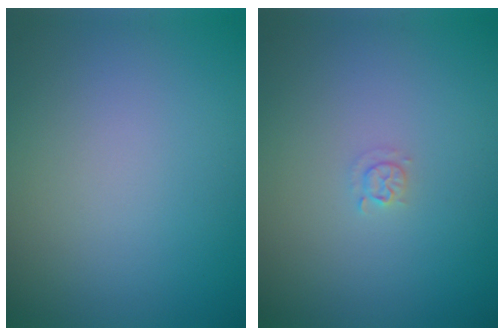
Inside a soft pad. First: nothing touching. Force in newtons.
{"total": 0.9, "press": 0.9, "slide": 0.1}